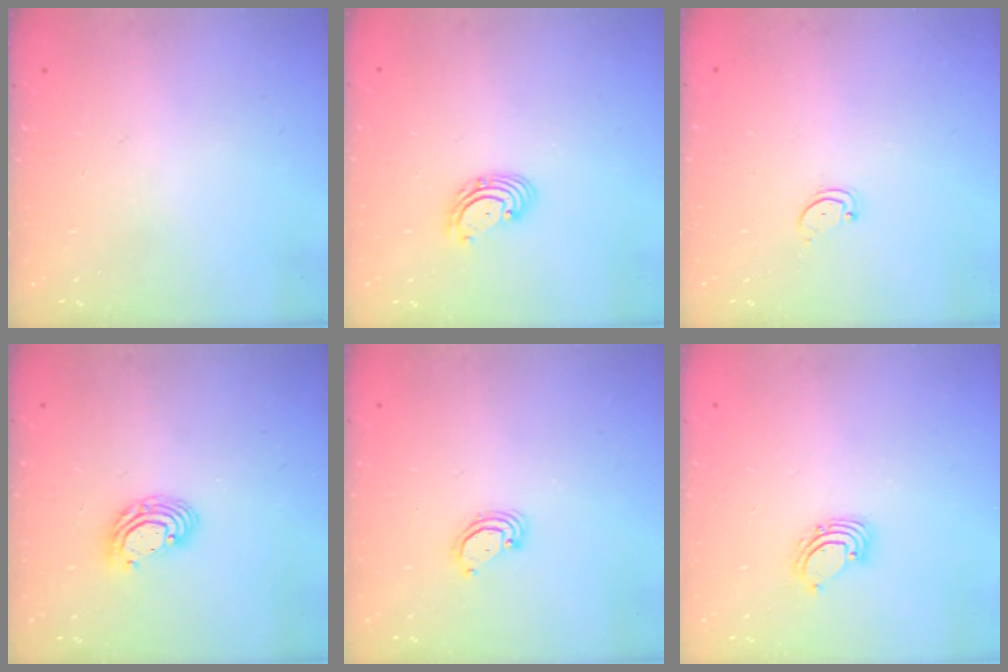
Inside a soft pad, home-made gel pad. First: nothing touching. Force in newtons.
{"total": 2.7, "press": 2.7, "slide": 0.1}
{"total": 1.6, "press": 1.6, "slide": 0.4}
{"total": 7.6, "press": 7.5, "slide": 1.2}
{"total": 3.1, "press": 3.1, "slide": 0.2}
{"total": 2.6, "press": 2.6, "slide": 0.2}